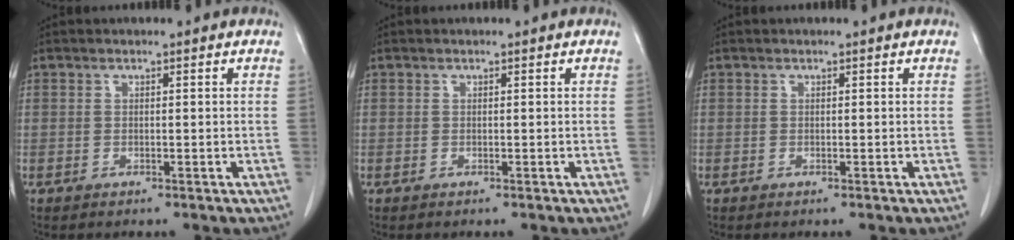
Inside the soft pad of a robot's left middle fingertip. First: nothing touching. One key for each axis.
{"total": 0.0}
{"total": 0.0}